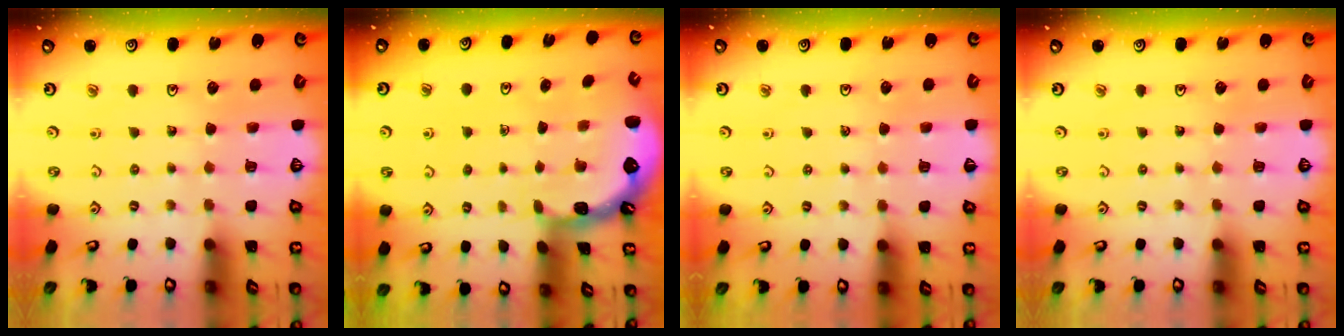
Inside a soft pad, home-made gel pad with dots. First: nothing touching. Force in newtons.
{"total": 1.4, "press": 1.4, "slide": 0.1}
{"total": 1.3, "press": 1.3, "slide": 0.2}
{"total": 0.0}